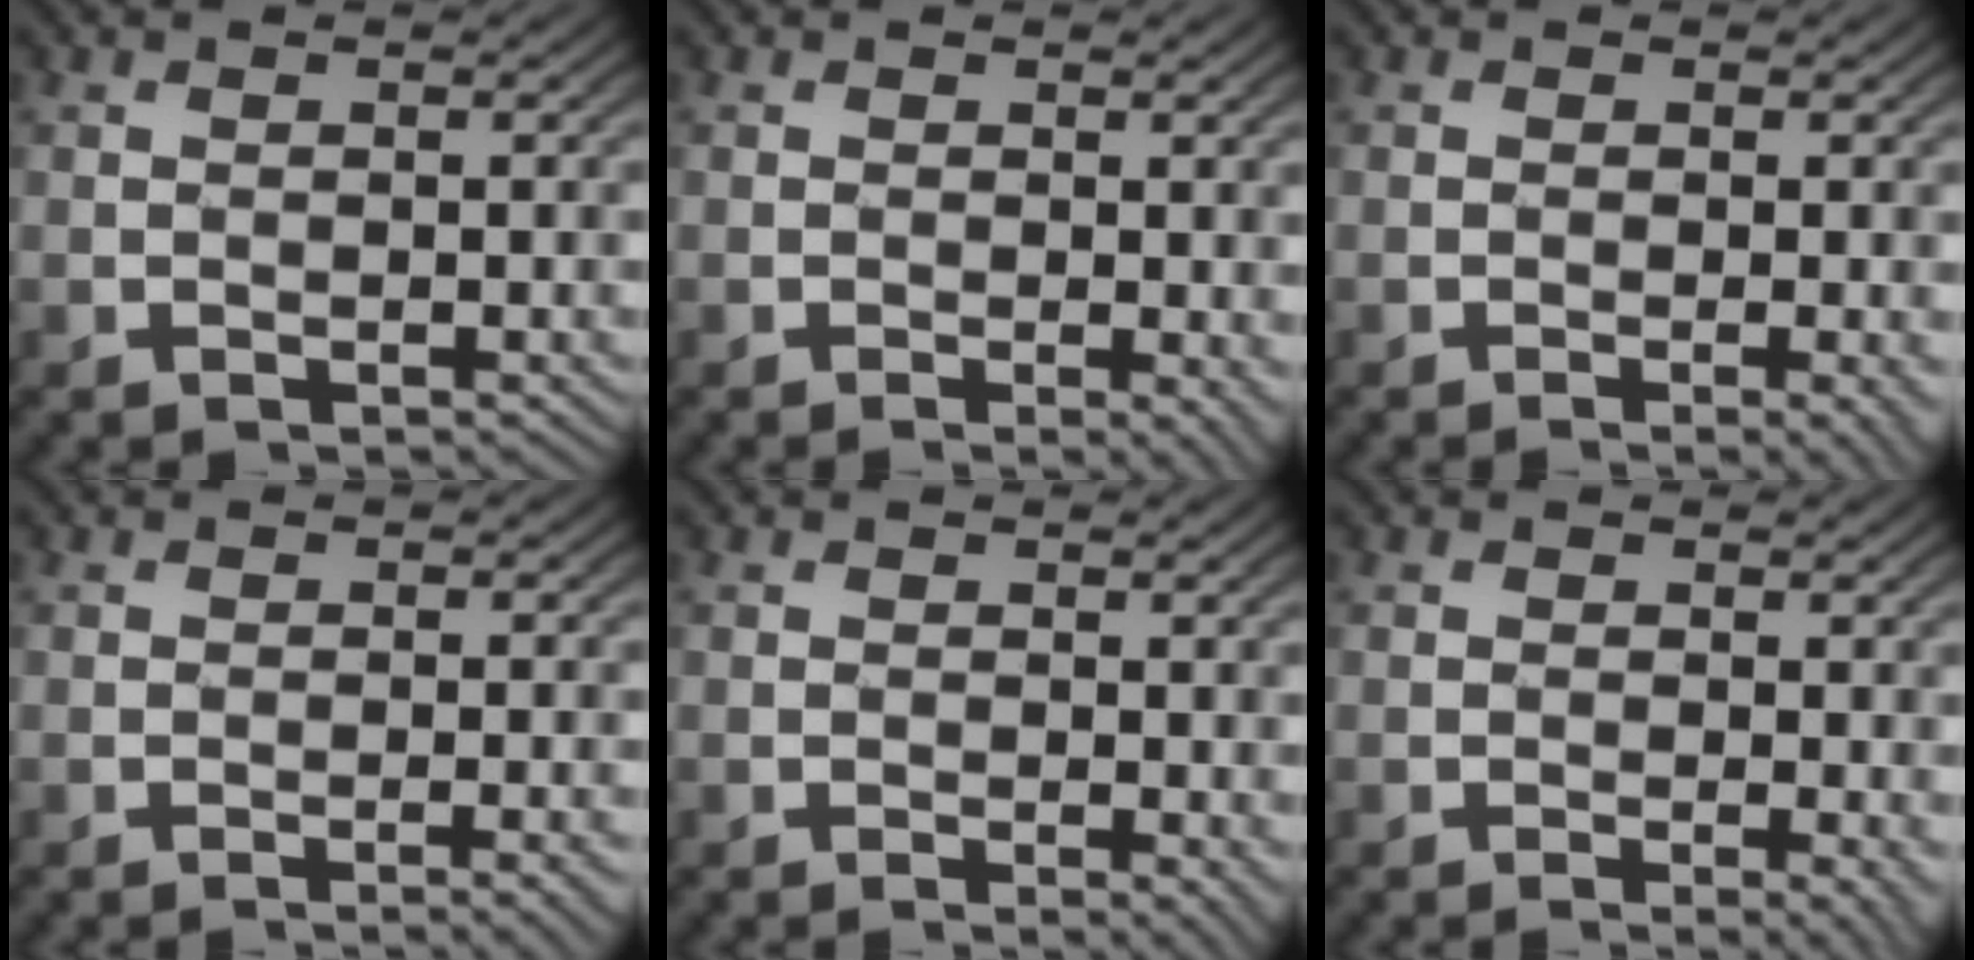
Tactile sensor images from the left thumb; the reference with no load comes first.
{"total": 1.5, "force": [-0.1, 0.2, 1.5], "torque": [-0.021, -0.003, -0.004]}
{"total": 2.4, "force": [-0.6, 0.4, 2.3], "torque": [-0.029, 0.004, -0.014]}
{"total": 2.5, "force": [-1.0, 0.4, 2.2], "torque": [-0.026, 0.008, -0.019]}
{"total": 1.2, "force": [0.0, 0.2, 1.2], "torque": [-0.017, -0.004, 0.000]}
{"total": 1.9, "force": [-0.2, 0.3, 1.9], "torque": [-0.026, -0.002, -0.007]}